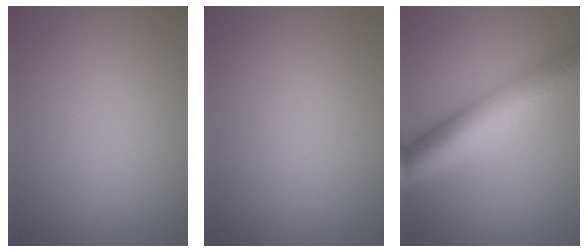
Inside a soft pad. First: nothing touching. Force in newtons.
{"total": 0.0}
{"total": 9.5, "press": 9.5, "slide": 0.1}